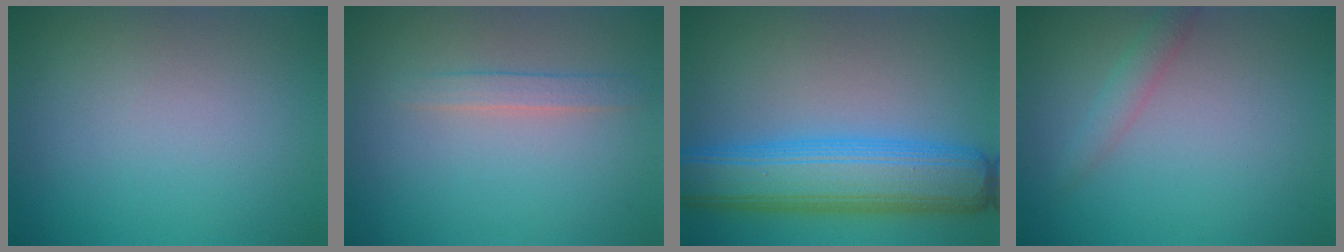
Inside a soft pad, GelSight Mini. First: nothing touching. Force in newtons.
{"total": 1.5, "press": 1.5, "slide": 0.1}
{"total": 9.1, "press": 9.1, "slide": 0.2}
{"total": 1.5, "press": 1.5, "slide": 0.1}